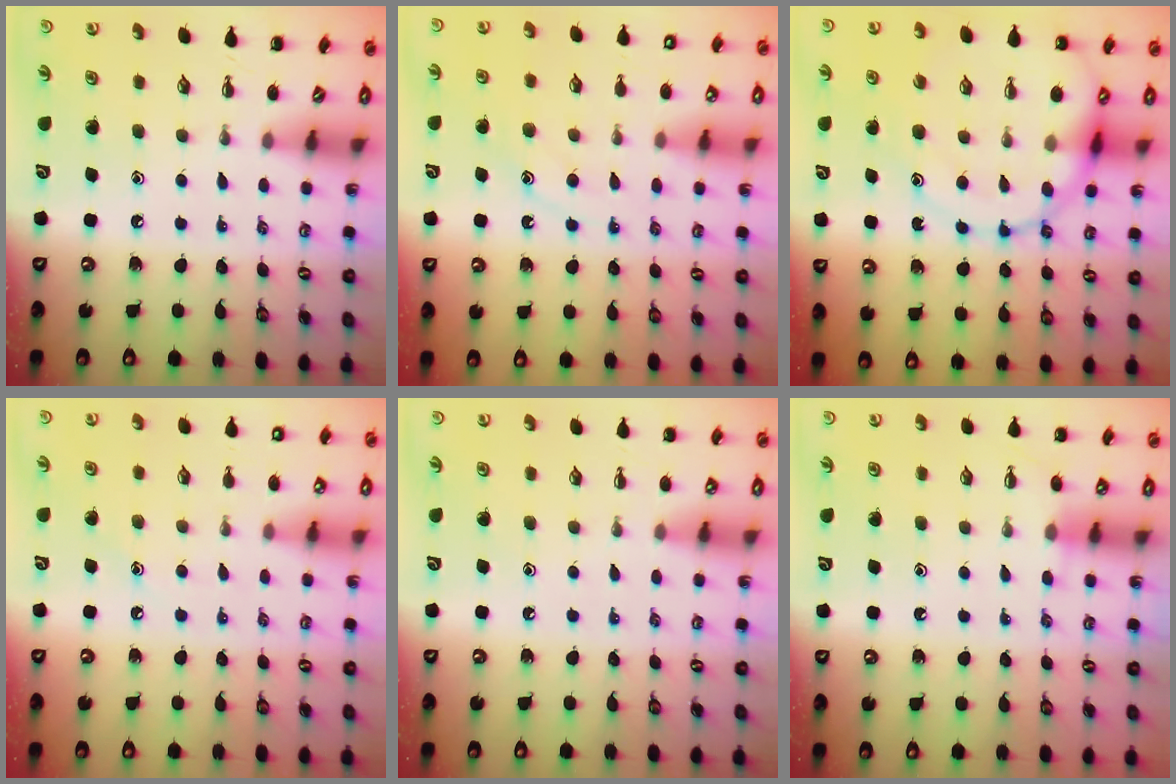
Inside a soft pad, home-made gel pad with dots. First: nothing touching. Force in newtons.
{"total": 11.8, "press": 11.8, "slide": 0.7}
{"total": 16.3, "press": 16.1, "slide": 2.5}
{"total": 7.3, "press": 7.1, "slide": 1.8}
{"total": 6.2, "press": 6.0, "slide": 1.9}
{"total": 6.0, "press": 5.6, "slide": 2.0}